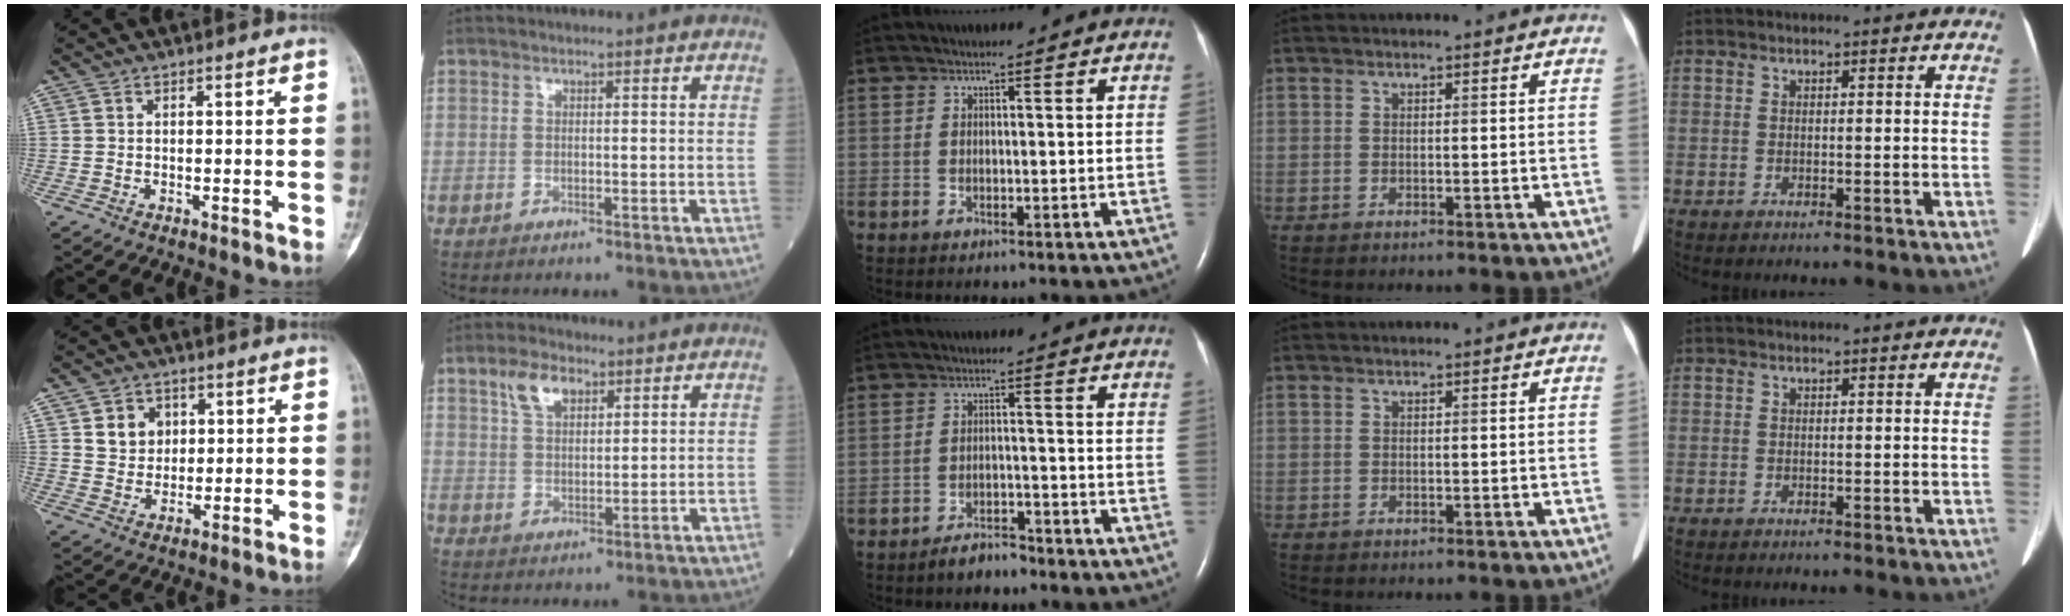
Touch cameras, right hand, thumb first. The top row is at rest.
{"thumb": {"total": 5.9, "force": [2.1, 4.9, 2.4], "torque": [-0.012, -0.009, 0.039]}, "index": {"total": 5.4, "force": [3.1, 2.7, 3.5], "torque": [-0.074, 0.010, 0.063]}, "middle": {"total": 3.3, "force": [-3.0, 1.1, 1.0], "torque": [-0.024, 0.000, -0.050]}}